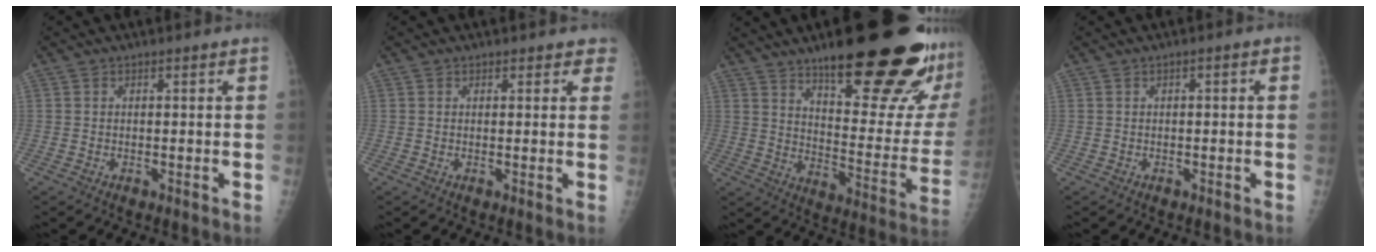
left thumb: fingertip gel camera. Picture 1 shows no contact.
{"total": 2.3, "force": [1.8, 1.4, 0.1], "torque": [0.030, -0.007, 0.007]}
{"total": 28.9, "force": [18.5, 7.3, 20.9], "torque": [-0.235, -0.085, 0.269]}
{"total": 1.0, "force": [0.1, 0.3, 0.9], "torque": [-0.013, 0.005, -0.001]}